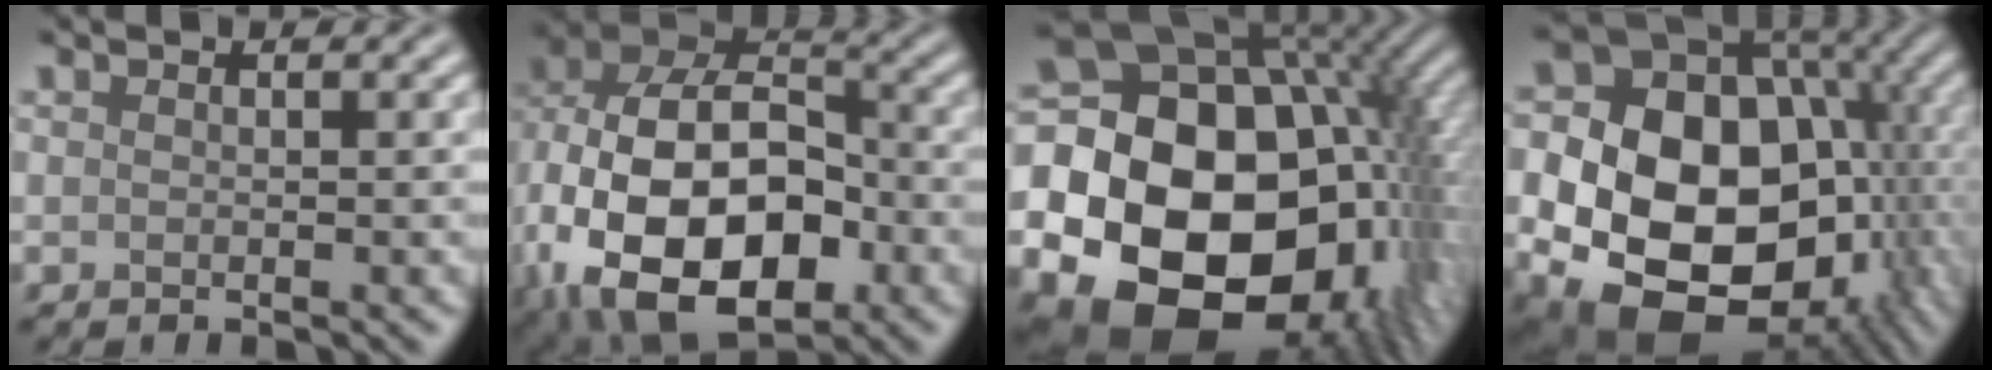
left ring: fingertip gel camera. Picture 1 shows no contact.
{"total": 17.7, "force": [-4.9, 11.5, 12.5], "torque": [-0.226, -0.020, -0.078]}
{"total": 23.7, "force": [-3.6, 17.8, 15.1], "torque": [-0.251, -0.029, -0.085]}
{"total": 22.7, "force": [-3.6, 18.1, 13.2], "torque": [-0.223, -0.014, -0.078]}